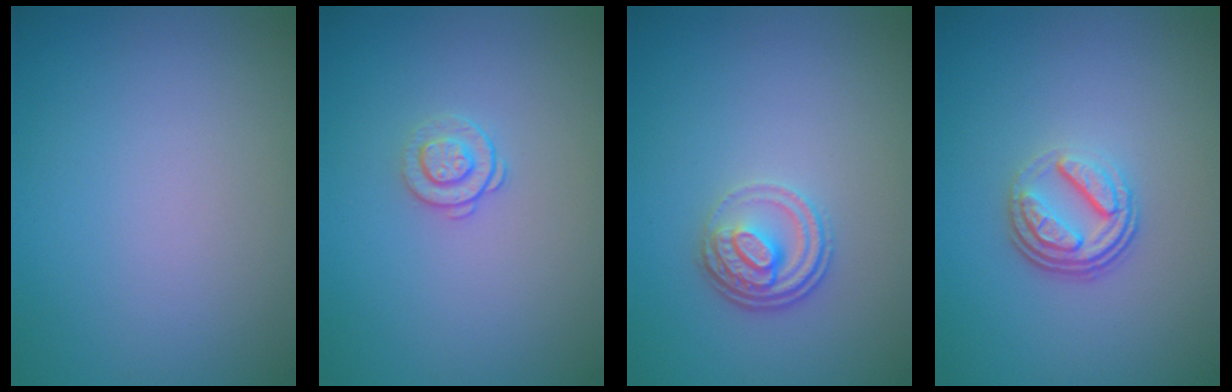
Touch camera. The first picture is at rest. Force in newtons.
{"total": 1.4, "press": 0.9, "slide": 1.0}
{"total": 2.8, "press": 2.3, "slide": 1.7}
{"total": 3.7, "press": 2.6, "slide": 2.6}